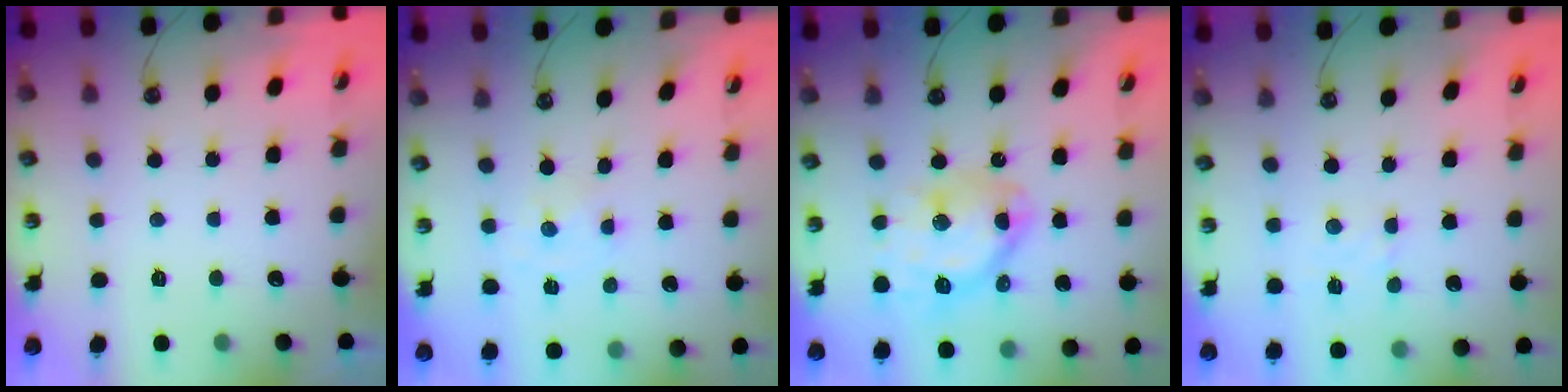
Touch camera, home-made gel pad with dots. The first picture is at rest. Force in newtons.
{"total": 0.0}
{"total": 14.2, "press": 14.1, "slide": 1.5}
{"total": 2.4, "press": 2.4, "slide": 0.4}